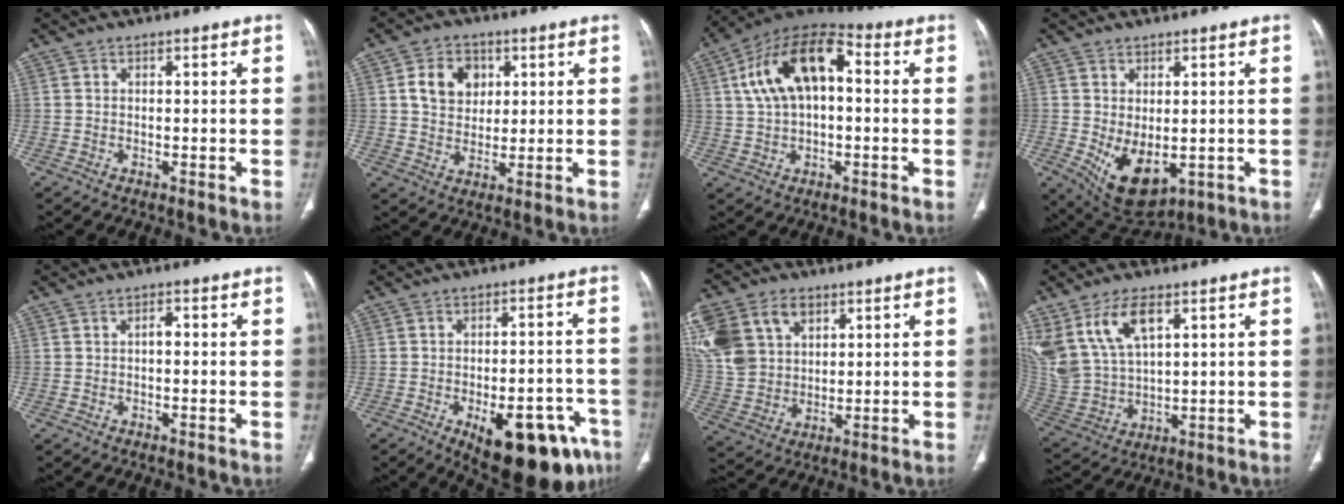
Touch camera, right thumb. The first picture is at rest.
{"total": 8.5, "force": [2.5, 6.7, 4.5], "torque": [-0.044, -0.007, 0.045]}
{"total": 15.9, "force": [2.7, 8.8, 13.0], "torque": [-0.227, 0.036, 0.039]}
{"total": 9.7, "force": [-1.7, 5.5, 7.8], "torque": [-0.118, -0.010, 0.000]}
{"total": 1.3, "force": [-0.1, 0.7, 1.0], "torque": [-0.015, 0.003, -0.004]}
{"total": 19.4, "force": [-9.5, 8.3, 14.7], "torque": [-0.130, 0.039, -0.113]}
{"total": 20.1, "force": [8.2, 14.6, 11.0], "torque": [-0.261, 0.022, 0.170]}
{"total": 14.3, "force": [7.1, 7.3, 10.0], "torque": [-0.204, -0.021, 0.160]}